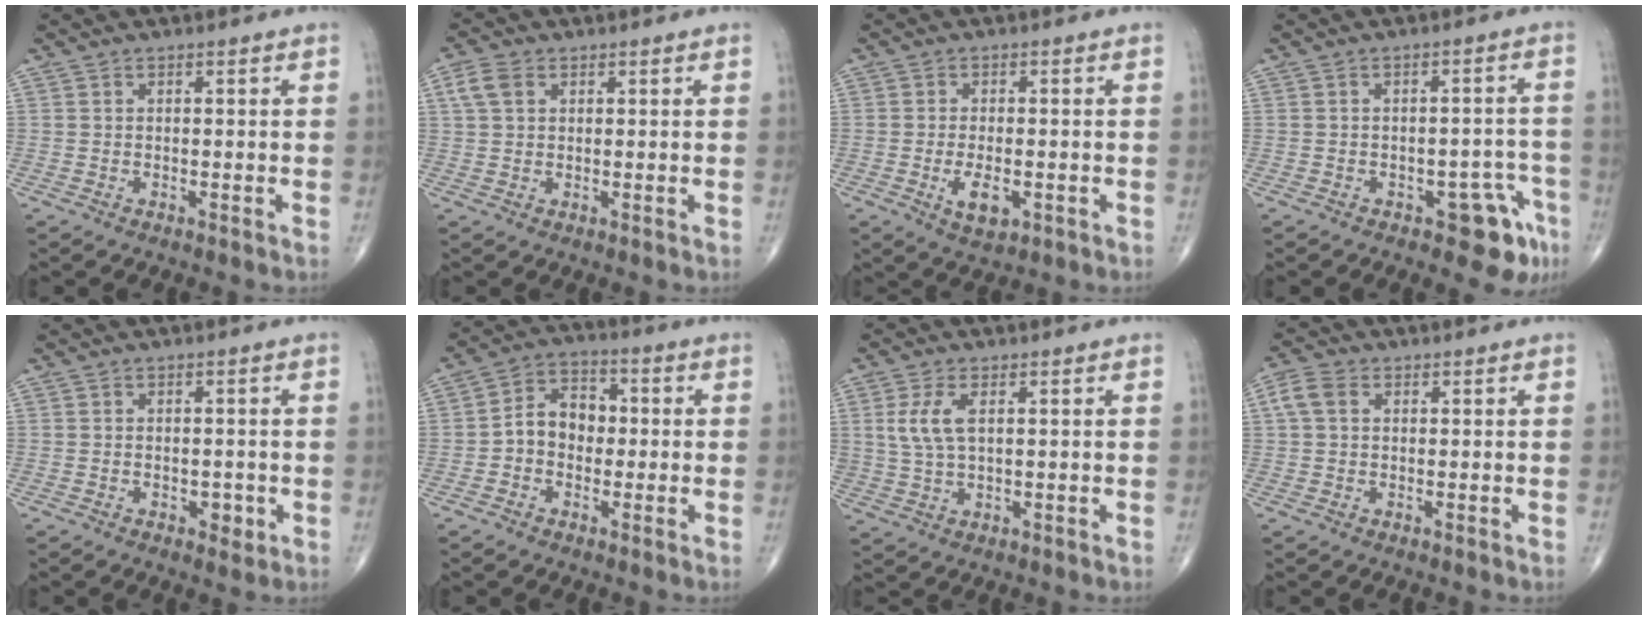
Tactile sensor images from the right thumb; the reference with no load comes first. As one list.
[{"total": 4.0, "force": [1.4, 2.7, 2.5], "torque": [-0.055, 0.009, 0.029]}, {"total": 5.0, "force": [-1.6, 2.4, 4.1], "torque": [-0.068, -0.005, -0.021]}, {"total": 7.5, "force": [-4.3, 3.5, 5.1], "torque": [-0.029, 0.031, -0.050]}, {"total": 2.6, "force": [-0.9, 1.6, 1.8], "torque": [-0.014, 0.002, -0.008]}, {"total": 7.9, "force": [-0.6, 6.1, 5.0], "torque": [-0.058, 0.031, -0.024]}, {"total": 5.9, "force": [1.6, 2.8, 5.0], "torque": [-0.112, -0.001, 0.038]}, {"total": 4.1, "force": [1.0, 3.0, 2.6], "torque": [-0.063, 0.013, 0.016]}]